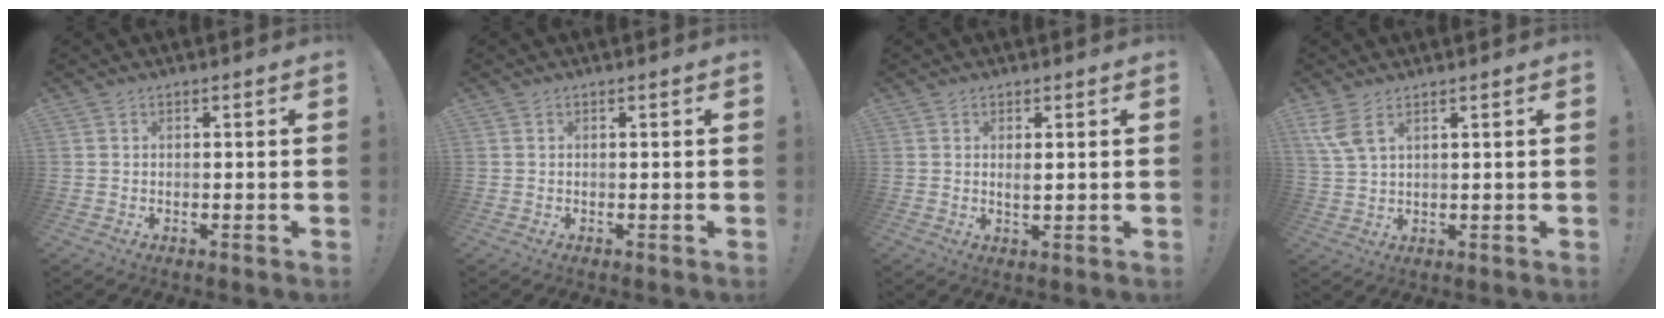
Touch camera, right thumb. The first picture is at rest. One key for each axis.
{"total": 0.0}
{"total": 1.9, "fx": 0.6, "fy": 0.5, "fz": 1.8, "tx": -0.023, "ty": -0.007, "tz": 0.008}
{"total": 5.7, "fx": 3.2, "fy": 1.9, "fz": 4.3, "tx": -0.095, "ty": -0.004, "tz": 0.065}